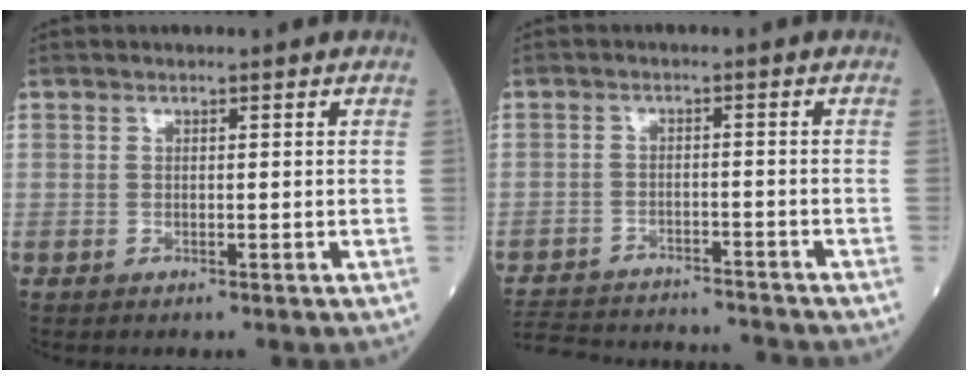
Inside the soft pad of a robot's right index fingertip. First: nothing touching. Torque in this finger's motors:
{"motor_torque": [-1.85, -0.28, -1.05, -0.21]}